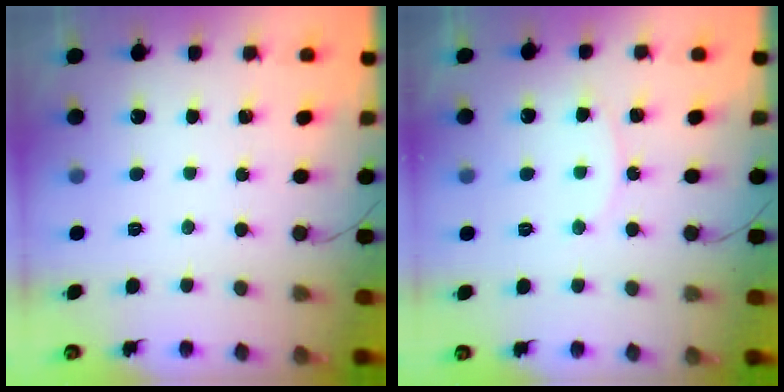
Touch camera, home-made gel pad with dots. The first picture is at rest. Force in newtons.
{"total": 6.1, "press": 6.1, "slide": 0.4}